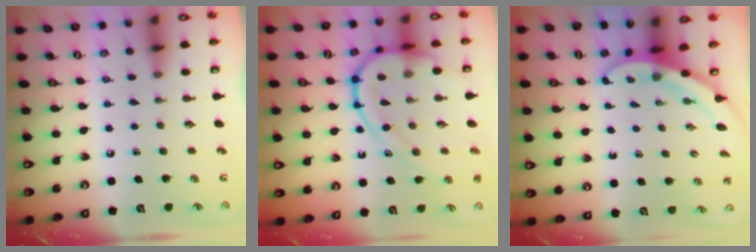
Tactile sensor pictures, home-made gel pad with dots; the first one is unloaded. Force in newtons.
{"total": 15.8, "press": 15.7, "slide": 1.5}
{"total": 3.1, "press": 3.1, "slide": 0.0}